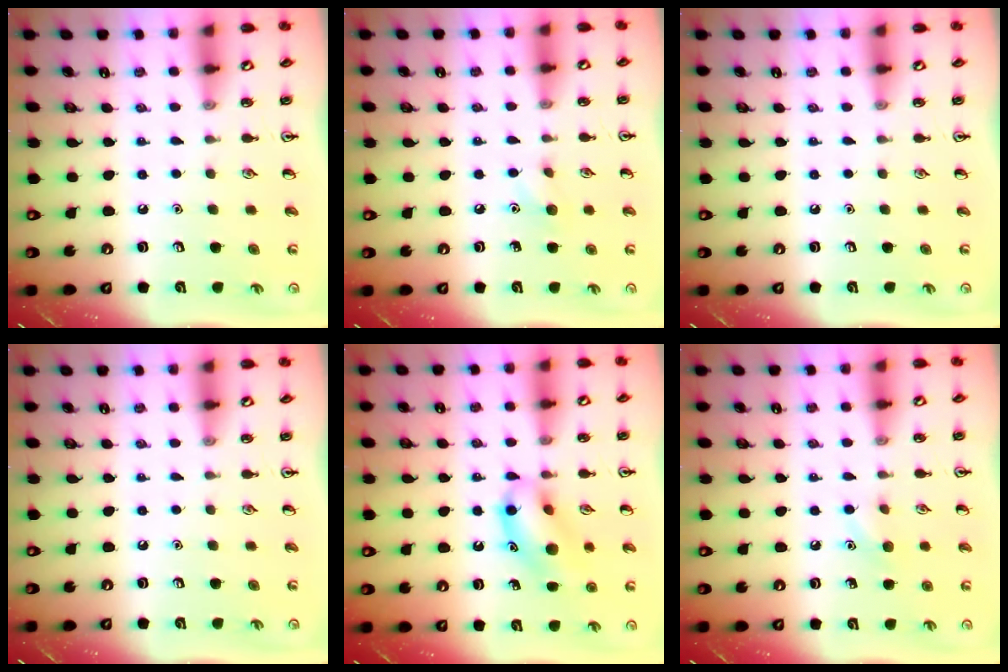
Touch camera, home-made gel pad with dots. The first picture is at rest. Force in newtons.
{"total": 5.9, "press": 5.7, "slide": 1.2}
{"total": 0.0}
{"total": 0.0}
{"total": 13.5, "press": 13.4, "slide": 1.4}
{"total": 6.7, "press": 6.3, "slide": 2.1}